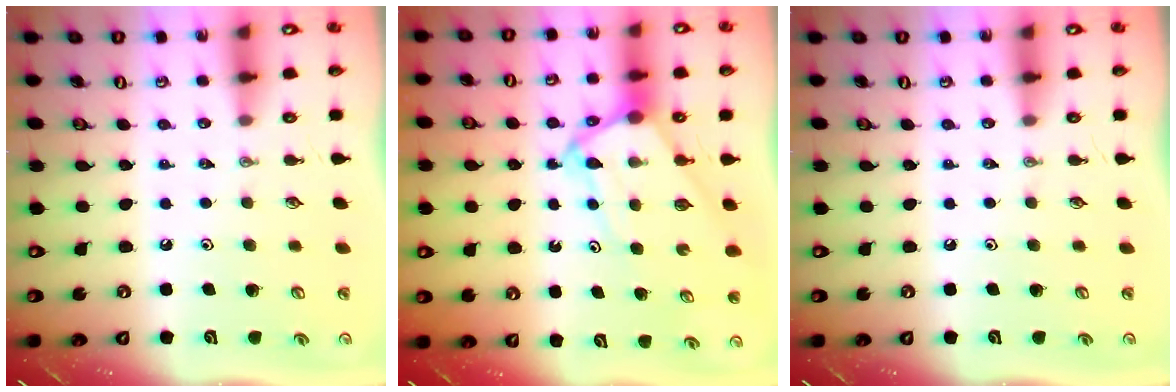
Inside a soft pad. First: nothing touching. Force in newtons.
{"total": 7.7, "press": 7.6, "slide": 0.6}
{"total": 0.0}